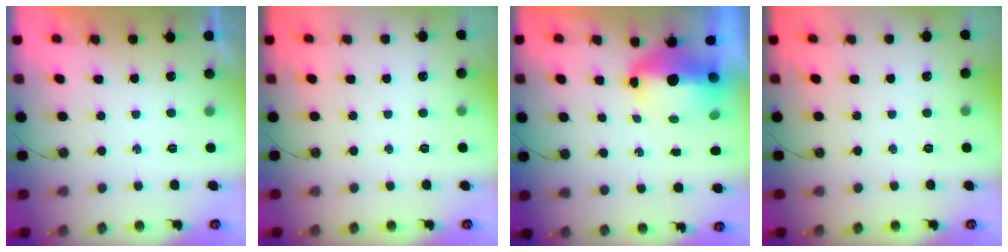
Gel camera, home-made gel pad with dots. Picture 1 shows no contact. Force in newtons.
{"total": 0.0}
{"total": 14.7, "press": 9.3, "slide": 11.4}
{"total": 0.0}